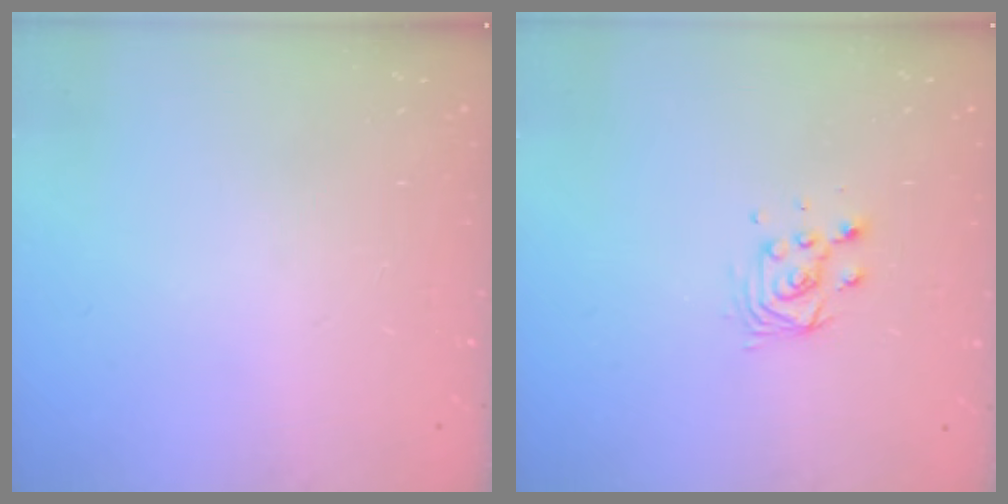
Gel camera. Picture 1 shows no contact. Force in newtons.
{"total": 4.2, "press": 4.2, "slide": 0.3}